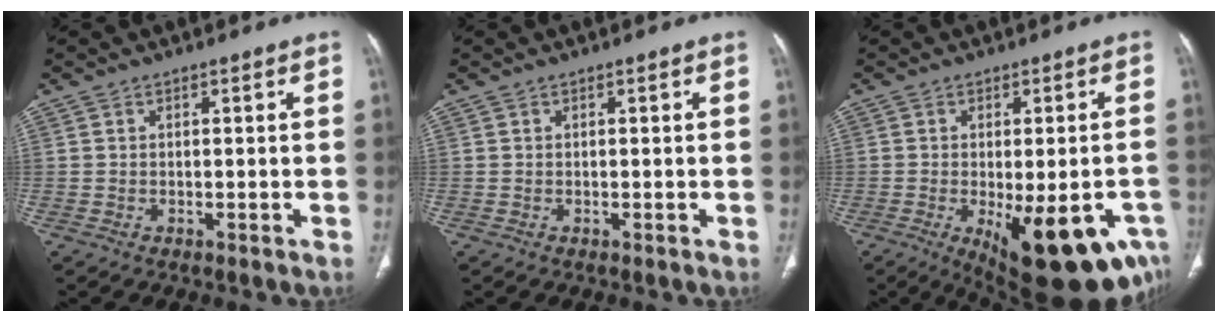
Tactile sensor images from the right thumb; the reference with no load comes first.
{"total": 0.0}
{"total": 18.7, "force": [-8.1, 7.0, 15.4], "torque": [-0.143, -0.001, -0.093]}